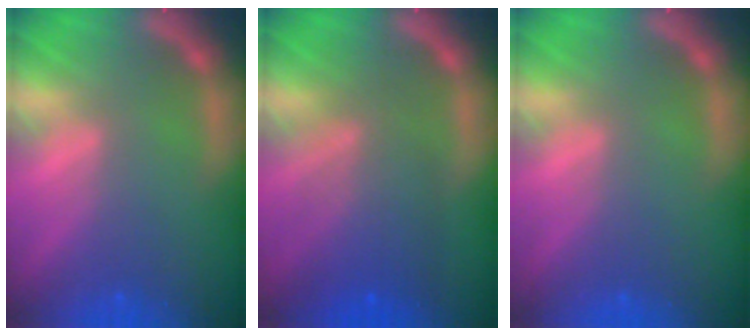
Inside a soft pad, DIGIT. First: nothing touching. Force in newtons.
{"total": 6.5}
{"total": 0.0}